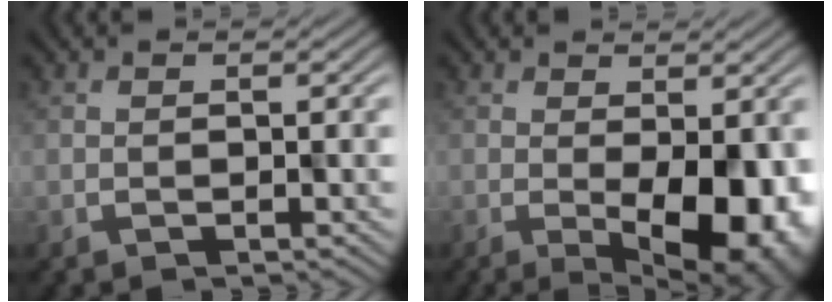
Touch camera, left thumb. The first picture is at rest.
{"total": 10.7, "force": [-2.4, 4.5, 9.5], "torque": [-0.111, -0.023, -0.010]}